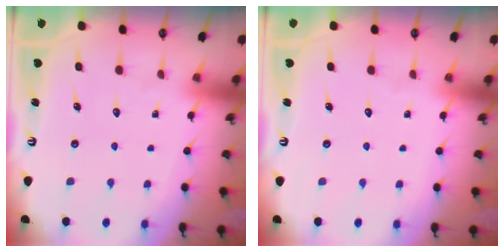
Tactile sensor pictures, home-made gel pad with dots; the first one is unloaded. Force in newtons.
{"total": 0.0}